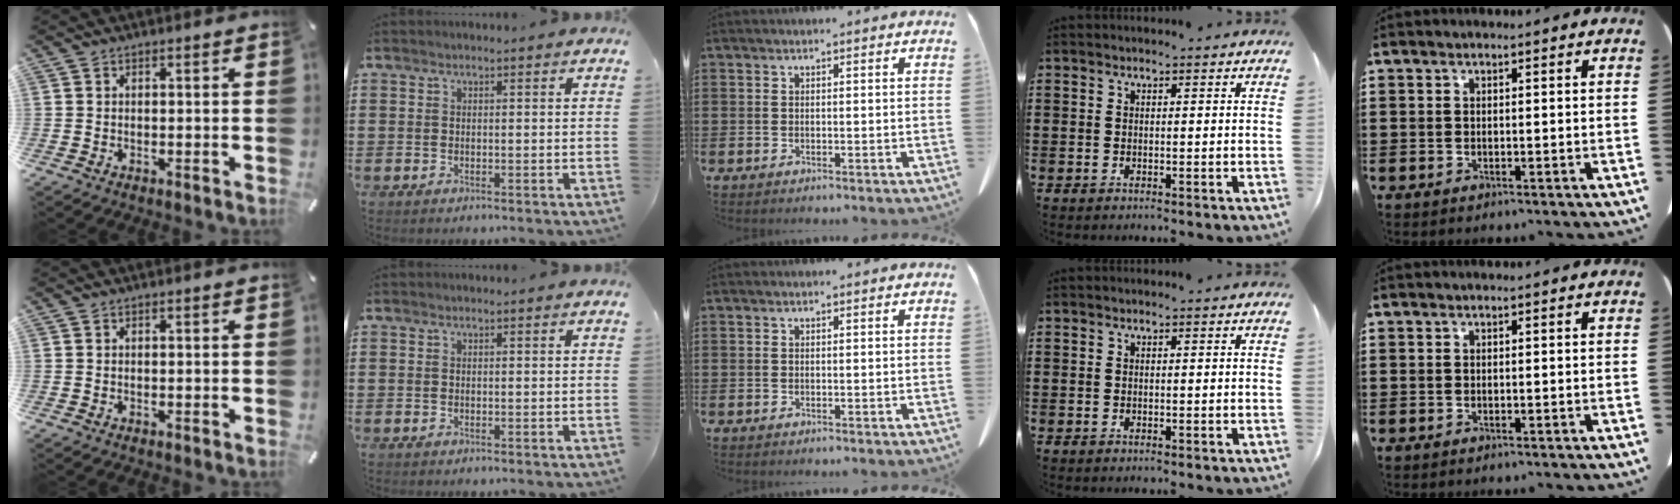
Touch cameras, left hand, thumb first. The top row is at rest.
{}